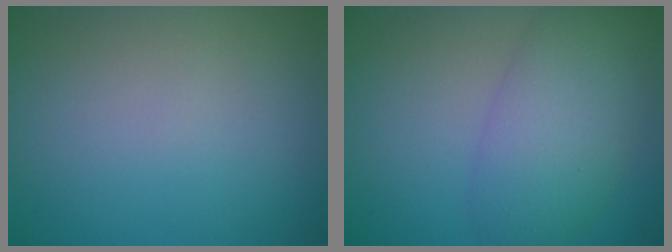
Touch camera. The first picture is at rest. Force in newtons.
{"total": 5.1, "press": 5.1, "slide": 0.1}